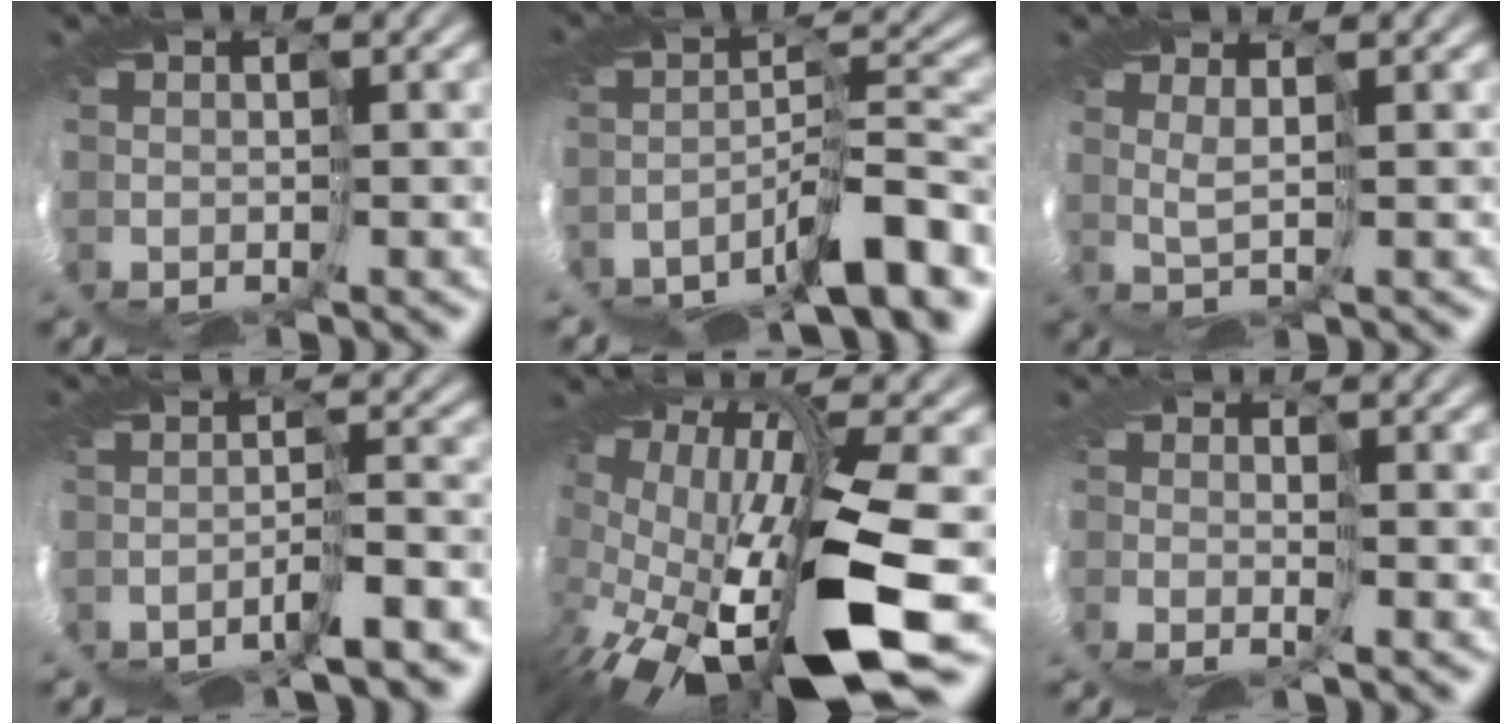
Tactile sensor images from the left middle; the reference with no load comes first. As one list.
[{"total": 9.0, "force": [-6.7, 1.5, 5.9], "torque": [-0.115, -0.003, -0.102]}, {"total": 1.6, "force": [0.8, -1.4, 0.0], "torque": [-0.018, 0.001, 0.010]}, {"total": 6.2, "force": [-4.8, 0.2, 3.9], "torque": [-0.074, -0.009, -0.072]}, {"total": 14.1, "force": [-5.8, 4.1, 12.1], "torque": [-0.253, -0.045, -0.098]}, {"total": 2.2, "force": [-0.6, 1.2, 1.7], "torque": [-0.040, -0.008, -0.008]}]